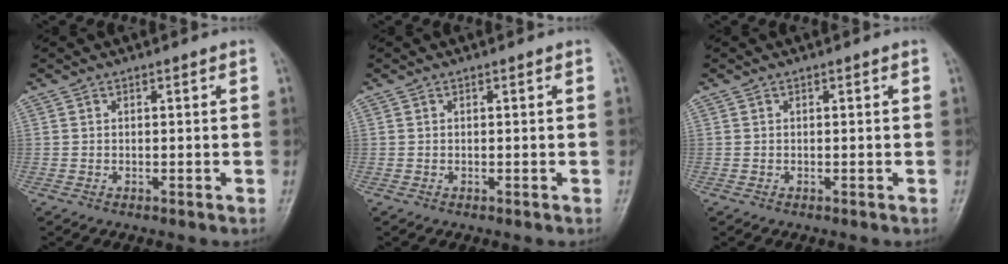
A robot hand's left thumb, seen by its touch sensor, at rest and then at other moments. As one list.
[{"total": 0.0}, {"total": 0.0}]